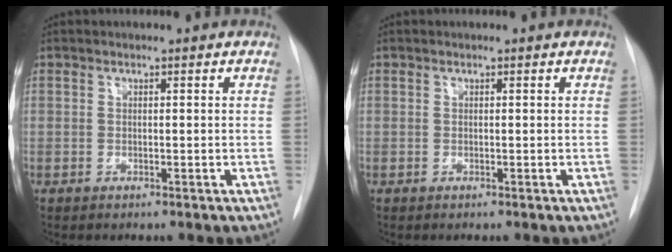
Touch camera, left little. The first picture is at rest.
{"total": 0.0}